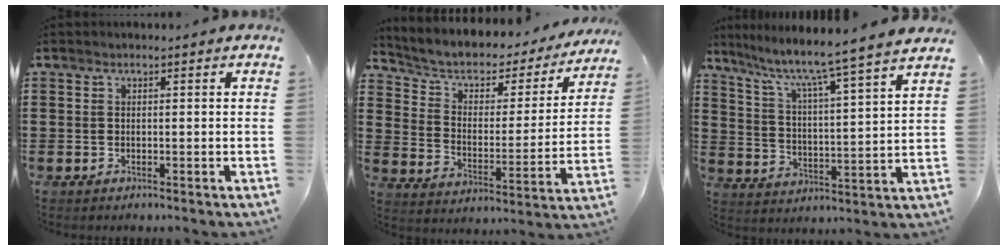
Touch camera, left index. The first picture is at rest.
{"total": 4.3, "force": [2.4, 2.9, 2.1], "torque": [-0.061, -0.019, 0.032]}
{"total": 6.0, "force": [5.0, -0.9, 3.2], "torque": [-0.083, -0.049, 0.072]}